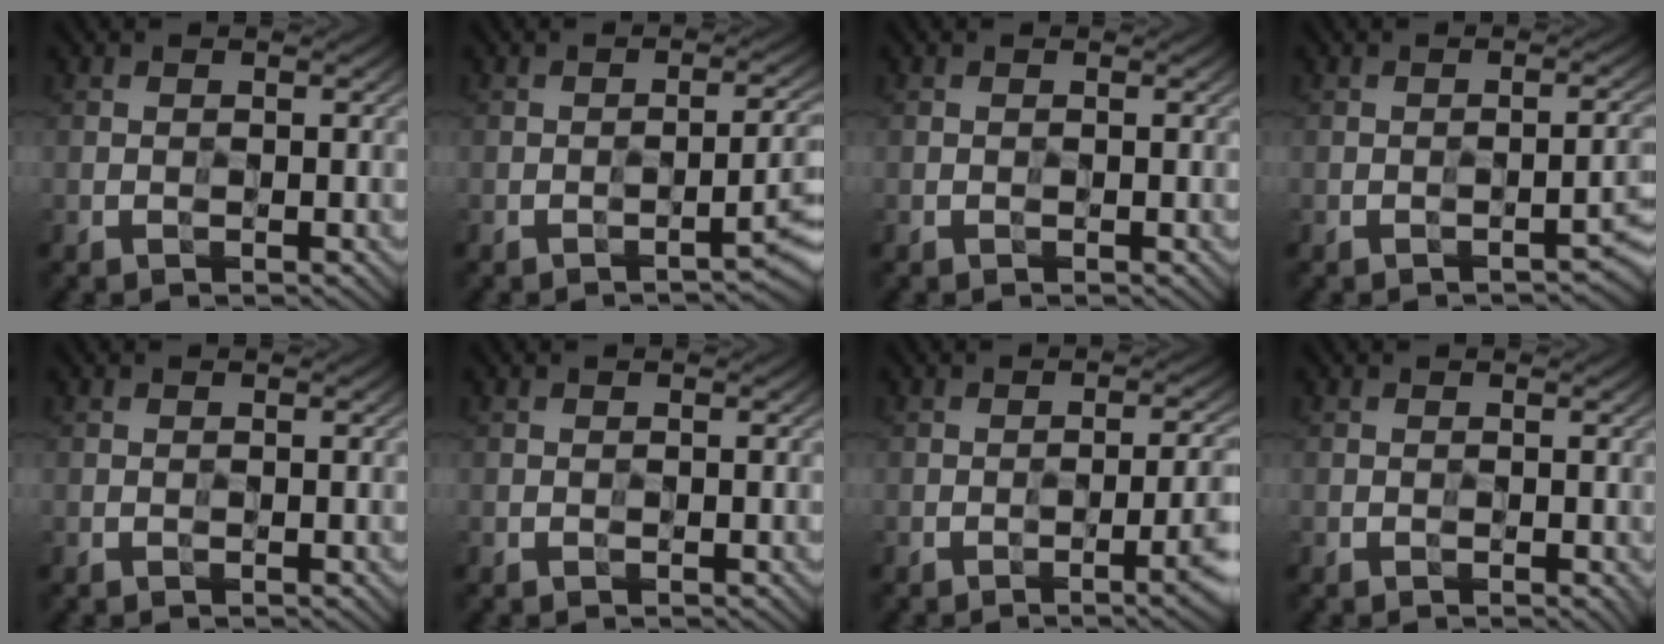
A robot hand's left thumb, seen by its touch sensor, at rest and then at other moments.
{"total": 3.3, "force": [-1.3, 1.3, 2.8], "torque": [-0.030, 0.003, -0.015]}
{"total": 0.0}
{"total": 2.5, "force": [-1.5, 0.8, 1.8], "torque": [-0.015, 0.005, -0.015]}
{"total": 0.0}
{"total": 0.0}
{"total": 4.9, "force": [-1.3, 1.6, 4.4], "torque": [-0.056, -0.005, -0.012]}
{"total": 0.9, "force": [-0.4, 0.4, 0.7], "torque": [-0.009, -0.002, 0.000]}